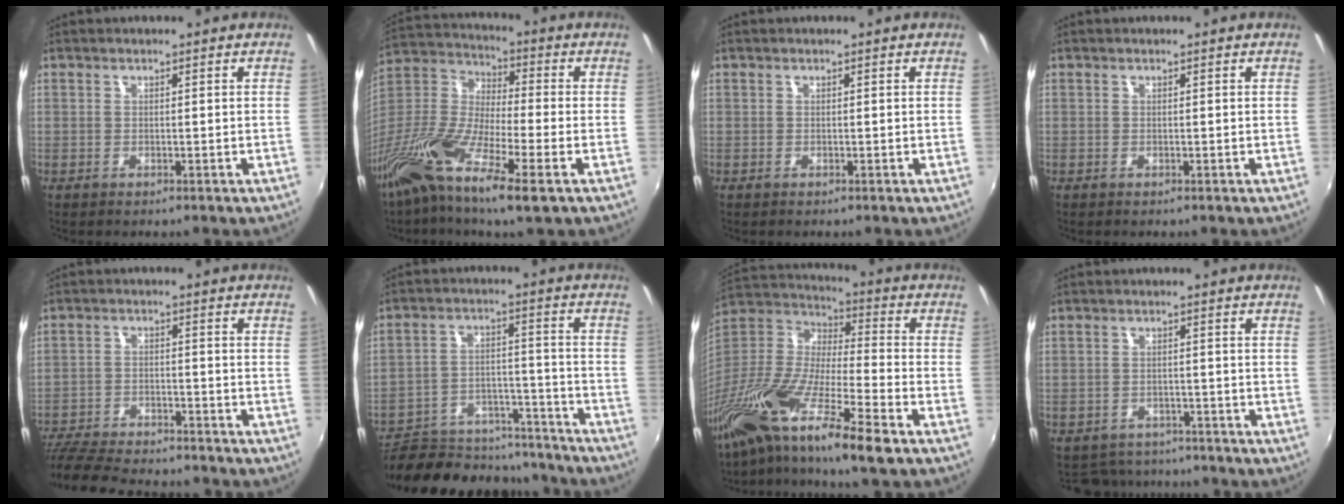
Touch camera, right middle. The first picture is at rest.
{"total": 18.0, "force": [-10.1, 4.1, 14.3], "torque": [-0.301, -0.030, -0.209]}
{"total": 0.0}
{"total": 0.0}
{"total": 16.2, "force": [-14.2, 3.6, 6.7], "torque": [-0.155, -0.026, -0.232]}
{"total": 24.9, "force": [-21.5, 8.6, 9.1], "torque": [-0.181, 0.012, -0.294]}
{"total": 22.0, "force": [-14.9, 2.8, 15.9], "torque": [-0.297, -0.040, -0.283]}
{"total": 7.3, "force": [-6.4, 3.2, 1.1], "torque": [-0.037, 0.000, -0.093]}